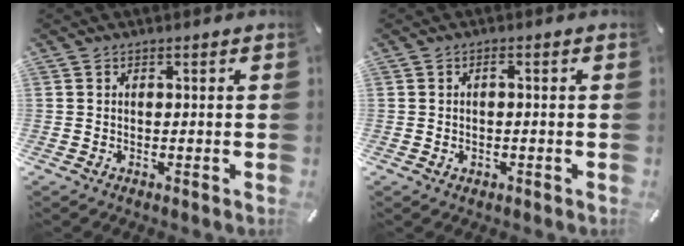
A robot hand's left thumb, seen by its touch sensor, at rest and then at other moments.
{"total": 1.5, "force": [-0.2, 0.8, 1.3], "torque": [-0.025, 0.006, -0.005]}